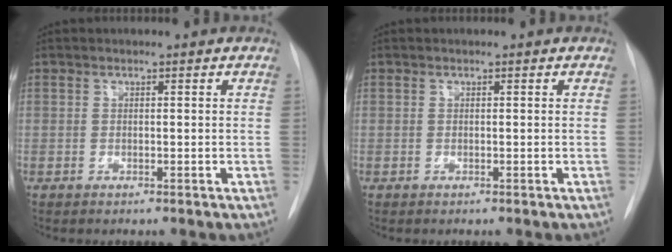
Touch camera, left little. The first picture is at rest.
{"total": 0.0}